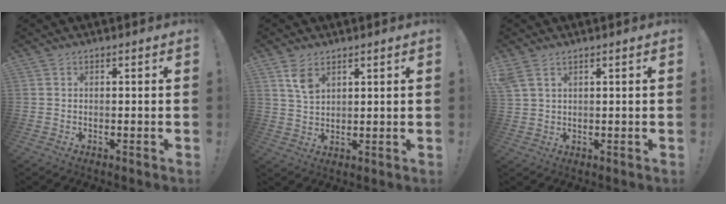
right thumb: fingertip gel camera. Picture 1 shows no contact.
{"total": 5.5, "force": [3.1, 3.0, 3.4], "torque": [-0.052, -0.016, 0.055]}
{"total": 3.6, "force": [2.3, 1.2, 2.4], "torque": [-0.054, -0.004, 0.048]}